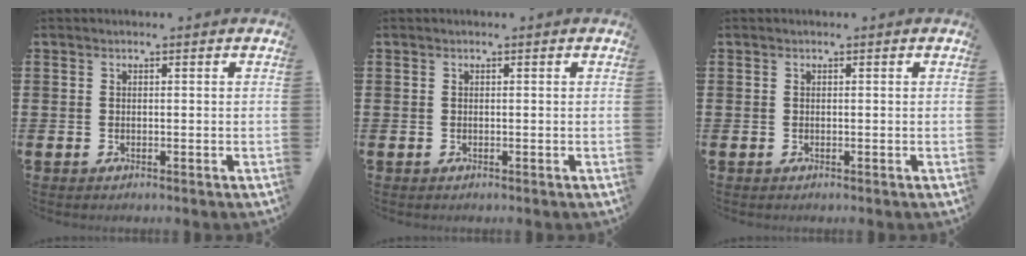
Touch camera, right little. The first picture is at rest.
{"total": 0.0}
{"total": 0.0}